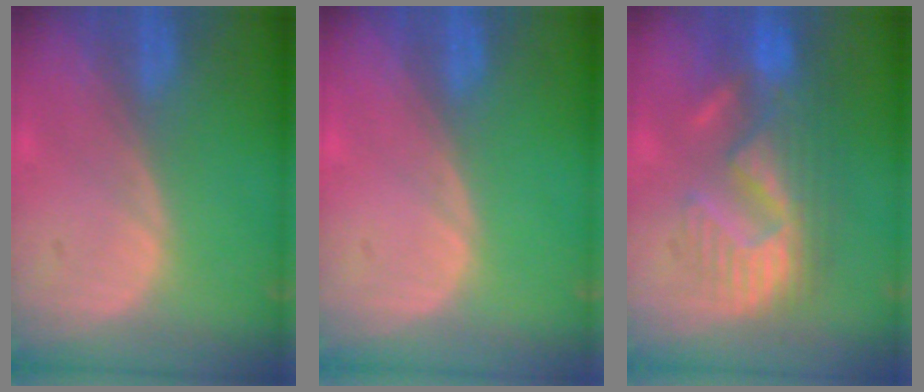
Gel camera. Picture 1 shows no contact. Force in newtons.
{"total": 0.0}
{"total": 10.6, "press": 10.0, "slide": 3.7}